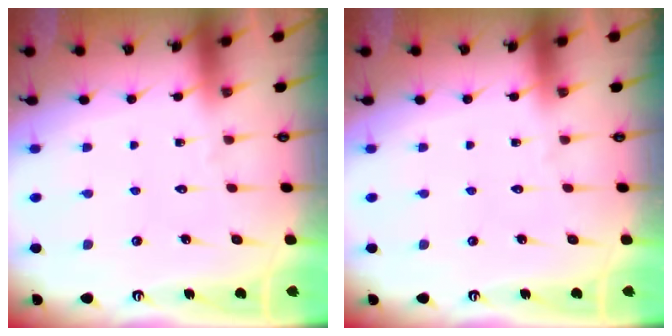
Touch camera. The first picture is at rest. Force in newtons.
{"total": 0.0}